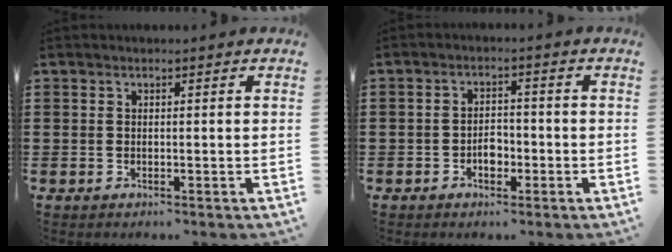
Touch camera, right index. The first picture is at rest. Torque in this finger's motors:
{"motor_torque": [2.14, 0.00, 0.11, 0.02]}